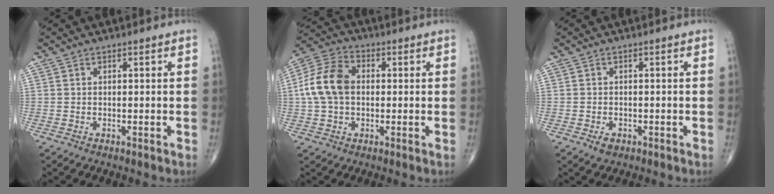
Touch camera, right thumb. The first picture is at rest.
{"total": 11.3, "force": [0.5, 7.9, 8.1], "torque": [-0.159, 0.028, 0.002]}
{"total": 1.9, "force": [-1.0, 1.3, 1.0], "torque": [-0.012, 0.001, -0.011]}